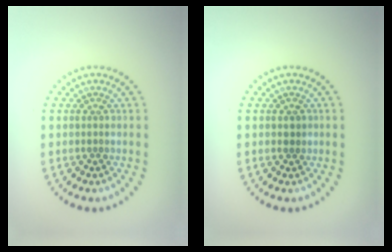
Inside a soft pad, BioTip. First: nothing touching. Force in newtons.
{"total": 0.8, "press": 0.7, "slide": 0.2}